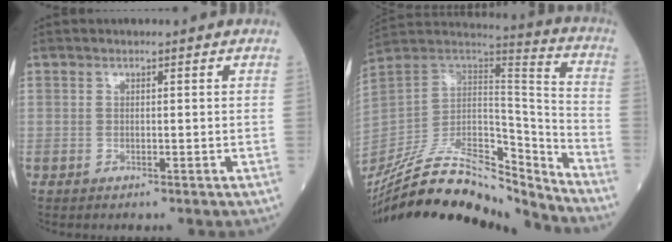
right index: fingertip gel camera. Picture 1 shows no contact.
{"total": 25.2, "force": [-22.7, 3.2, 10.6], "torque": [-0.209, 0.004, -0.385]}